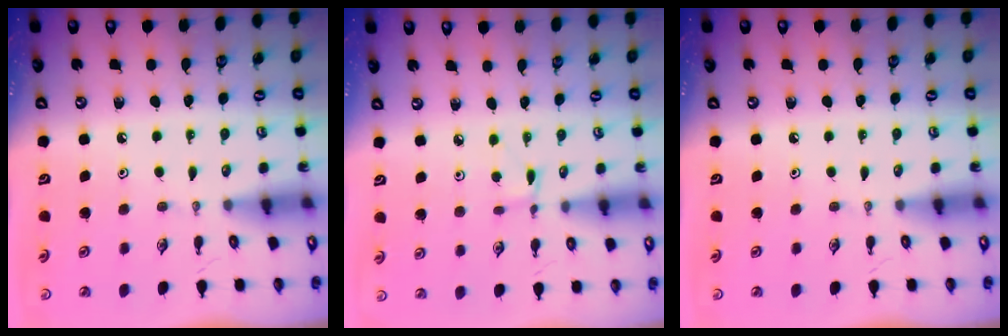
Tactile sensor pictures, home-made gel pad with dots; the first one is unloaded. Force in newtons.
{"total": 1.9, "press": 1.9, "slide": 0.2}
{"total": 0.0}